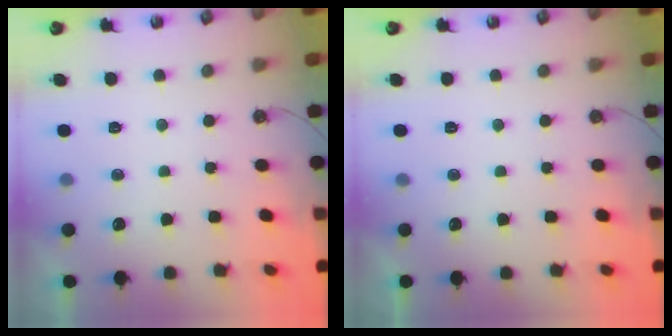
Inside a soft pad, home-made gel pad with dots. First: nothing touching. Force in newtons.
{"total": 0.0}